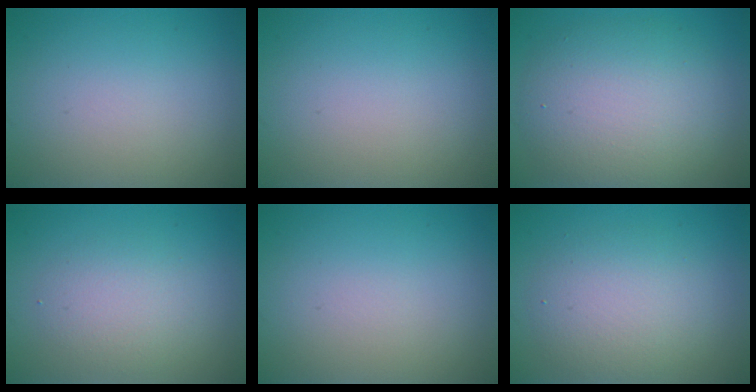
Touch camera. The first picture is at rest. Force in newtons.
{"total": 0.0}
{"total": 7.6, "press": 7.6, "slide": 0.2}
{"total": 2.7, "press": 2.7, "slide": 0.2}
{"total": 0.0}
{"total": 4.3, "press": 4.3, "slide": 0.2}